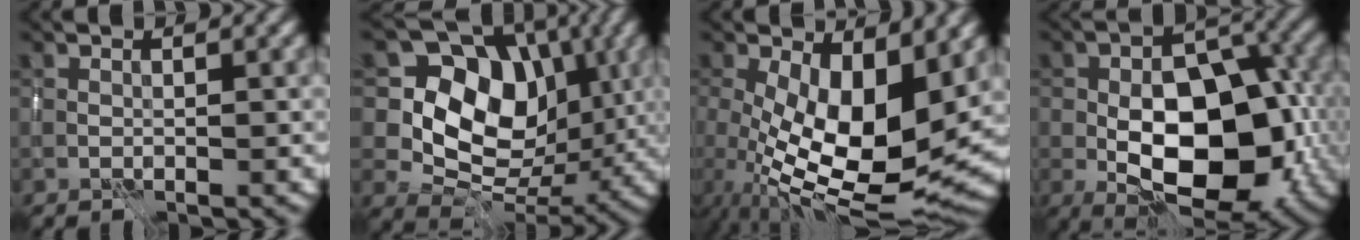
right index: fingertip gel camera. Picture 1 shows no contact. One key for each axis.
{"total": 9.6, "fx": 1.5, "fy": 7.6, "fz": 5.7, "tx": -0.090, "ty": -0.013, "tz": 0.013}
{"total": 11.8, "fx": 0.2, "fy": 5.7, "fz": 10.3, "tx": -0.176, "ty": -0.028, "tz": 0.007}
{"total": 12.1, "fx": -2.8, "fy": 6.7, "fz": 9.7, "tx": -0.137, "ty": -0.001, "tz": -0.050}